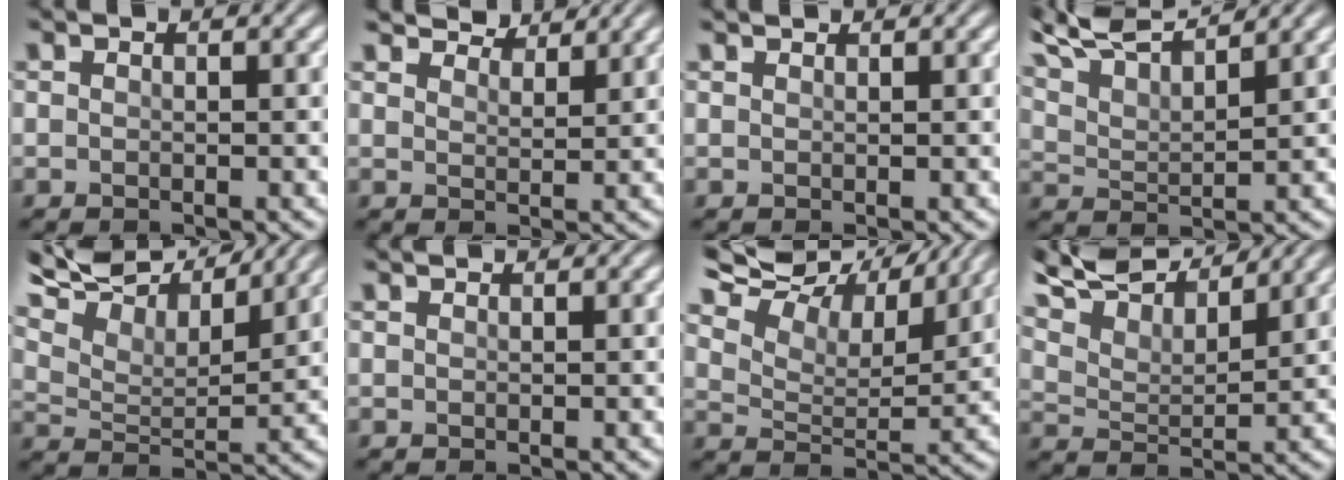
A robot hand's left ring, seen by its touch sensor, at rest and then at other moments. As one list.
[{"total": 4.4, "force": [4.2, 0.6, 1.0], "torque": [-0.022, -0.005, 0.066]}, {"total": 1.0, "force": [1.0, 0.1, 0.1], "torque": [-0.006, -0.002, 0.010]}, {"total": 8.8, "force": [7.6, 1.9, 4.1], "torque": [-0.084, 0.025, 0.102]}, {"total": 11.4, "force": [9.8, 2.8, 5.1], "torque": [-0.123, 0.016, 0.136]}, {"total": 0.7, "force": [0.7, 0.0, 0.0], "torque": [-0.003, -0.004, 0.007]}, {"total": 12.4, "force": [10.5, 3.7, 5.5], "torque": [-0.128, 0.010, 0.154]}, {"total": 9.2, "force": [8.2, 1.9, 3.6], "torque": [-0.086, 0.019, 0.126]}]